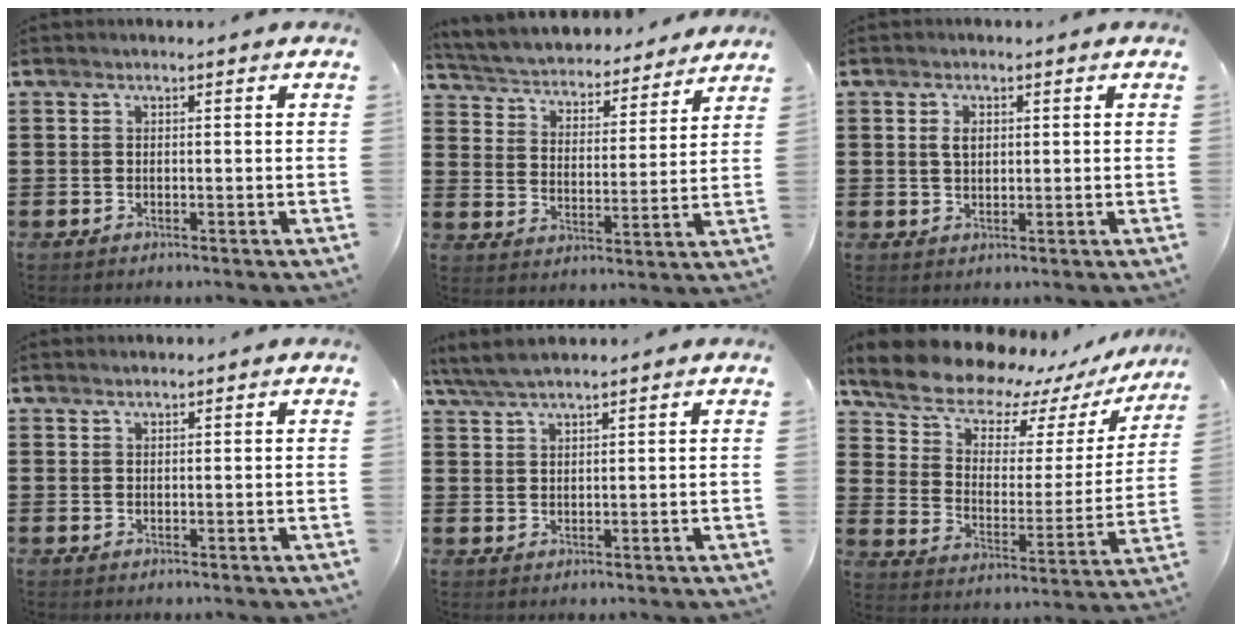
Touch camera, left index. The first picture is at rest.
{"total": 3.8, "force": [3.7, 0.6, 0.3], "torque": [-0.030, -0.032, 0.055]}
{"total": 2.2, "force": [0.7, 1.4, 1.6], "torque": [-0.036, 0.007, 0.011]}
{"total": 1.0, "force": [1.0, 0.2, 0.1], "torque": [-0.003, 0.001, 0.019]}
{"total": 4.0, "force": [3.5, 0.6, 1.9], "torque": [-0.047, -0.001, 0.066]}
{"total": 9.7, "force": [8.6, 3.3, 2.9], "torque": [-0.090, -0.064, 0.146]}